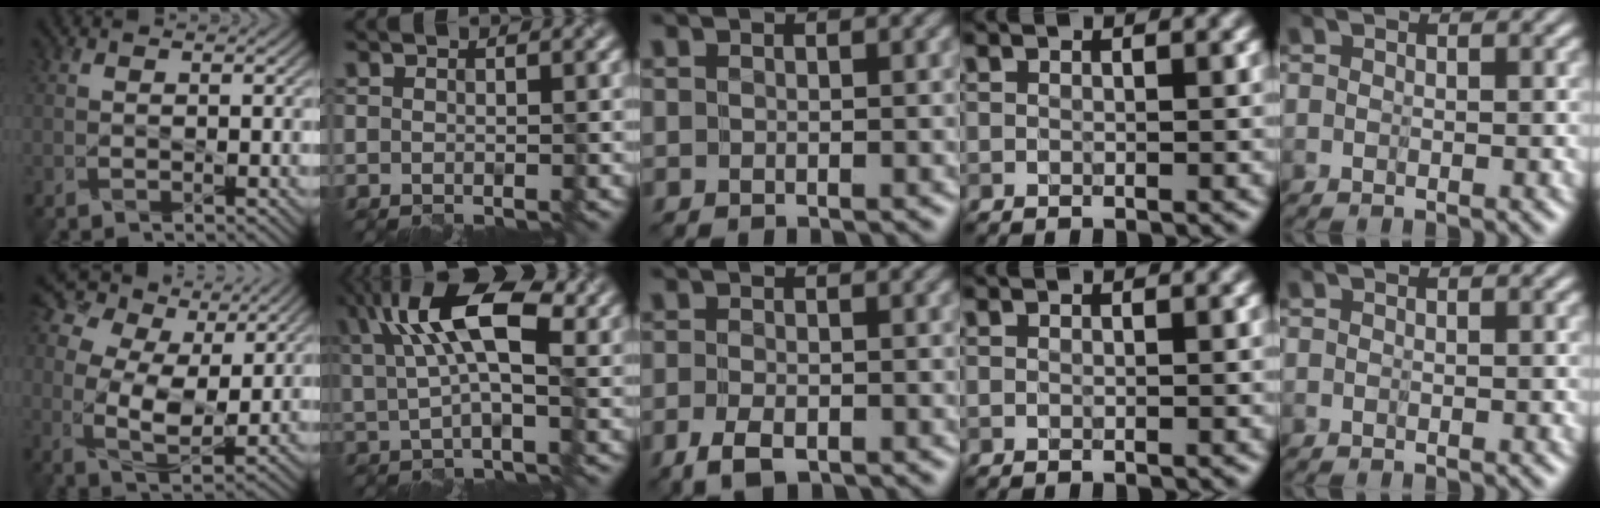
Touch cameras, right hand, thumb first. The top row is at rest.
{"thumb": {"total": 11.9, "force": [4.7, 7.2, 8.2], "torque": [-0.191, 0.016, 0.081]}, "index": {"total": 8.4, "force": [3.3, 3.1, 7.1], "torque": [-0.138, 0.015, 0.054]}, "middle": {"total": 2.8, "force": [-1.7, 1.3, 1.9], "torque": [-0.038, -0.005, -0.035]}}